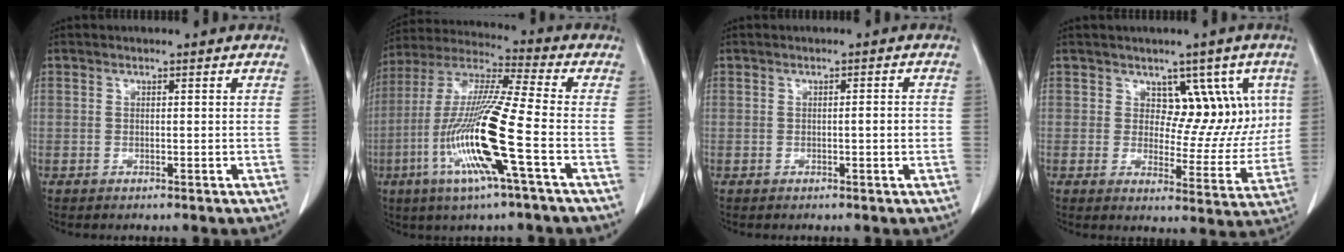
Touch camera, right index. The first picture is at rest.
{"total": 16.9, "force": [-5.3, -0.2, 16.0], "torque": [-0.331, -0.016, -0.111]}
{"total": 1.8, "force": [-0.3, 0.3, 1.7], "torque": [-0.024, 0.002, -0.006]}
{"total": 8.4, "force": [3.3, 5.4, 5.6], "torque": [-0.042, 0.009, 0.050]}